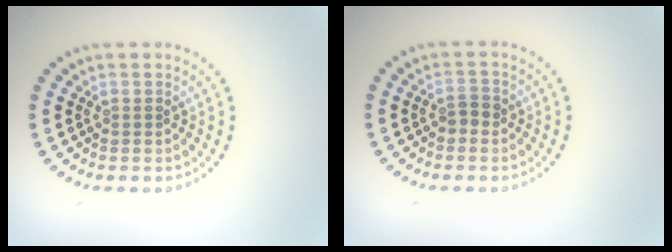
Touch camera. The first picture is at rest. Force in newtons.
{"total": 1.2, "press": 1.2, "slide": 0.4}